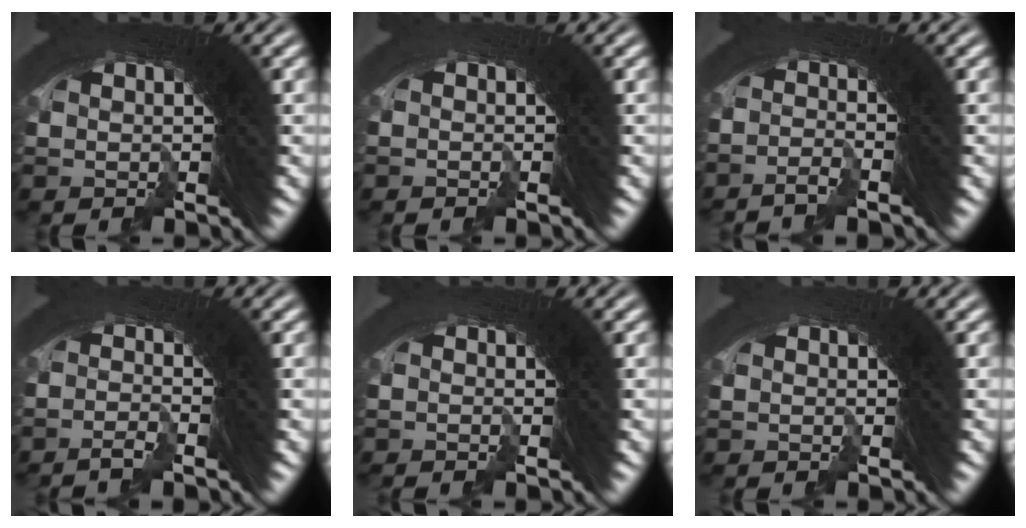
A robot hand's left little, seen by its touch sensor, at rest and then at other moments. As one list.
[{"total": 1.6, "force": [-0.7, -0.8, -1.2], "torque": [0.018, -0.005, -0.008]}, {"total": 2.8, "force": [-1.6, -1.6, -1.8], "torque": [0.038, 0.001, -0.033]}, {"total": 2.8, "force": [-1.6, -1.4, -1.8], "torque": [0.038, 0.000, -0.031]}, {"total": 2.0, "force": [-0.5, -1.3, -1.5], "torque": [0.029, 0.001, -0.008]}, {"total": 2.0, "force": [-0.8, -1.0, -1.5], "torque": [0.022, -0.005, -0.010]}]